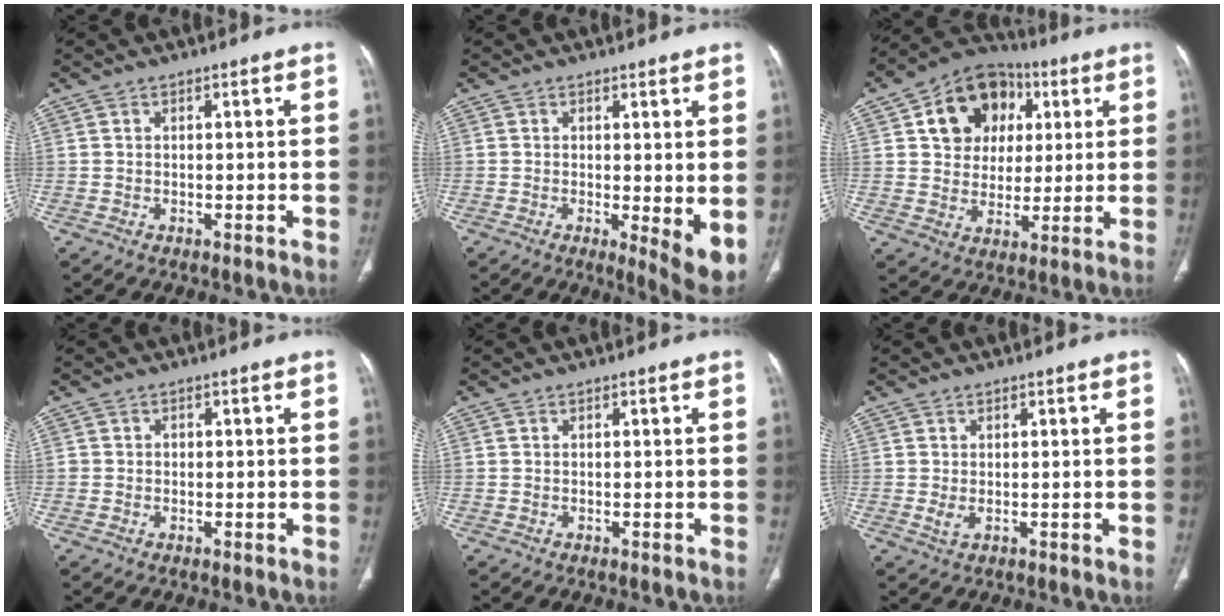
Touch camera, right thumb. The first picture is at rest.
{"total": 6.1, "force": [0.1, 1.7, 5.9], "torque": [-0.087, -0.019, 0.005]}
{"total": 15.1, "force": [5.1, 11.9, 7.8], "torque": [-0.087, 0.003, 0.079]}
{"total": 0.7, "force": [0.0, 0.7, 0.2], "torque": [0.003, 0.003, -0.001]}
{"total": 0.0}
{"total": 1.5, "force": [0.1, 0.5, 1.4], "torque": [-0.031, -0.002, 0.008]}